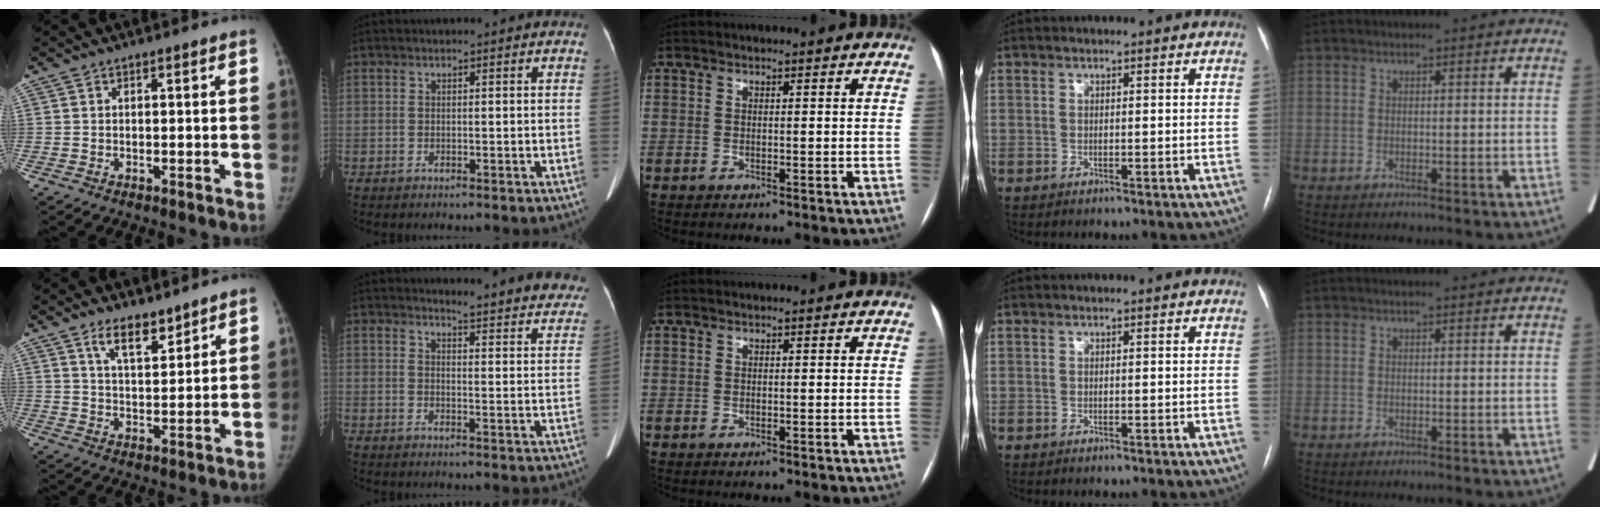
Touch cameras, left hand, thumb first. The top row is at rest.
{"thumb": {"total": 6.5, "force": [4.9, 2.4, 3.6], "torque": [-0.040, -0.041, 0.087]}, "index": {"total": 14.9, "force": [14.4, 2.1, 3.0], "torque": [-0.004, -0.069, 0.134]}}